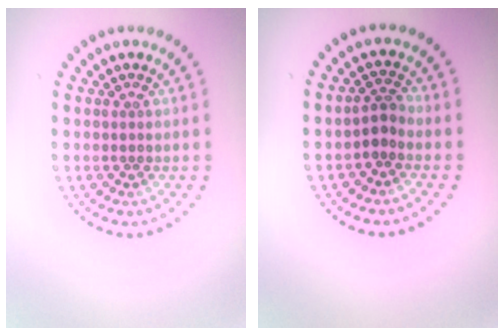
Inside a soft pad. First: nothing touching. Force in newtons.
{"total": 1.6, "press": 1.3, "slide": 0.9}